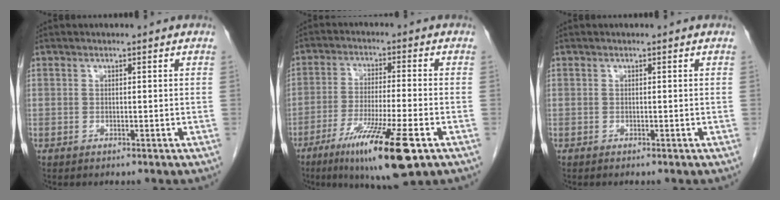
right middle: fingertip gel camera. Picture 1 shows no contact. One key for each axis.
{"total": 13.9, "fx": -7.2, "fy": 0.7, "fz": 11.9, "tx": -0.211, "ty": -0.041, "tz": -0.116}
{"total": 0.0}